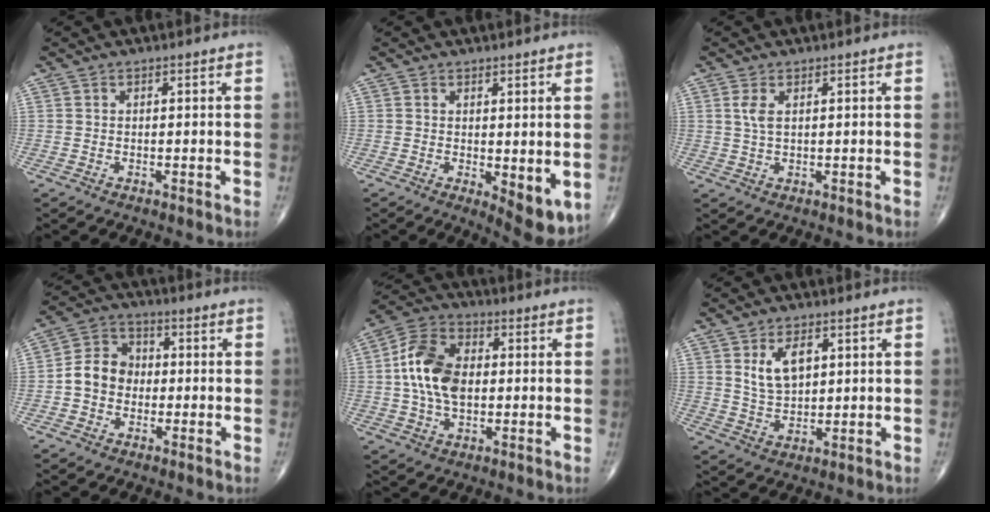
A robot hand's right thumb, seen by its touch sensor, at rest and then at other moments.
{"total": 6.7, "force": [-0.6, 2.6, 6.1], "torque": [-0.076, -0.019, -0.001]}
{"total": 2.6, "force": [0.8, 1.1, 2.2], "torque": [-0.053, 0.003, 0.021]}
{"total": 7.8, "force": [-1.0, 6.5, 4.1], "torque": [-0.056, 0.030, -0.033]}
{"total": 12.7, "force": [0.4, 8.0, 9.9], "torque": [-0.182, 0.019, 0.002]}
{"total": 7.2, "force": [2.5, 4.1, 5.3], "torque": [-0.082, -0.013, 0.054]}